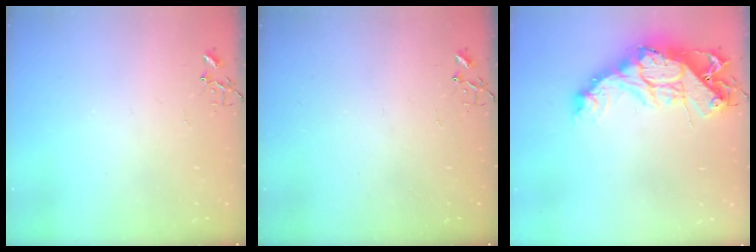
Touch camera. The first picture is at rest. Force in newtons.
{"total": 0.0}
{"total": 18.5, "press": 18.4, "slide": 2.0}